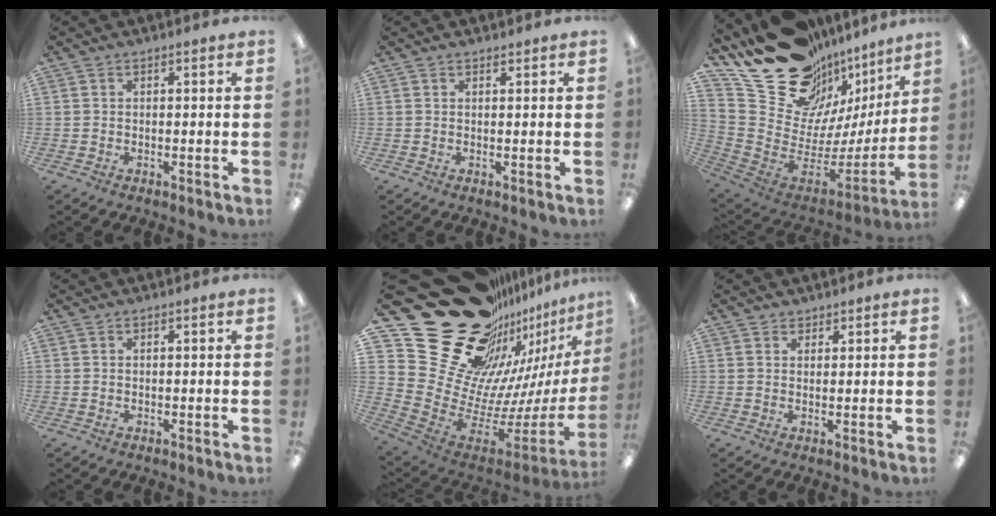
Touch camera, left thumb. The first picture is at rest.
{"total": 0.6, "force": [0.6, 0.2, 0.0], "torque": [0.000, 0.000, 0.011]}
{"total": 22.6, "force": [15.4, 13.5, 9.6], "torque": [-0.135, -0.124, 0.306]}
{"total": 0.0}
{"total": 33.0, "force": [19.4, 20.6, 17.1], "torque": [-0.218, -0.185, 0.429]}
{"total": 1.4, "force": [1.3, 0.7, -0.1], "torque": [0.002, -0.001, 0.025]}